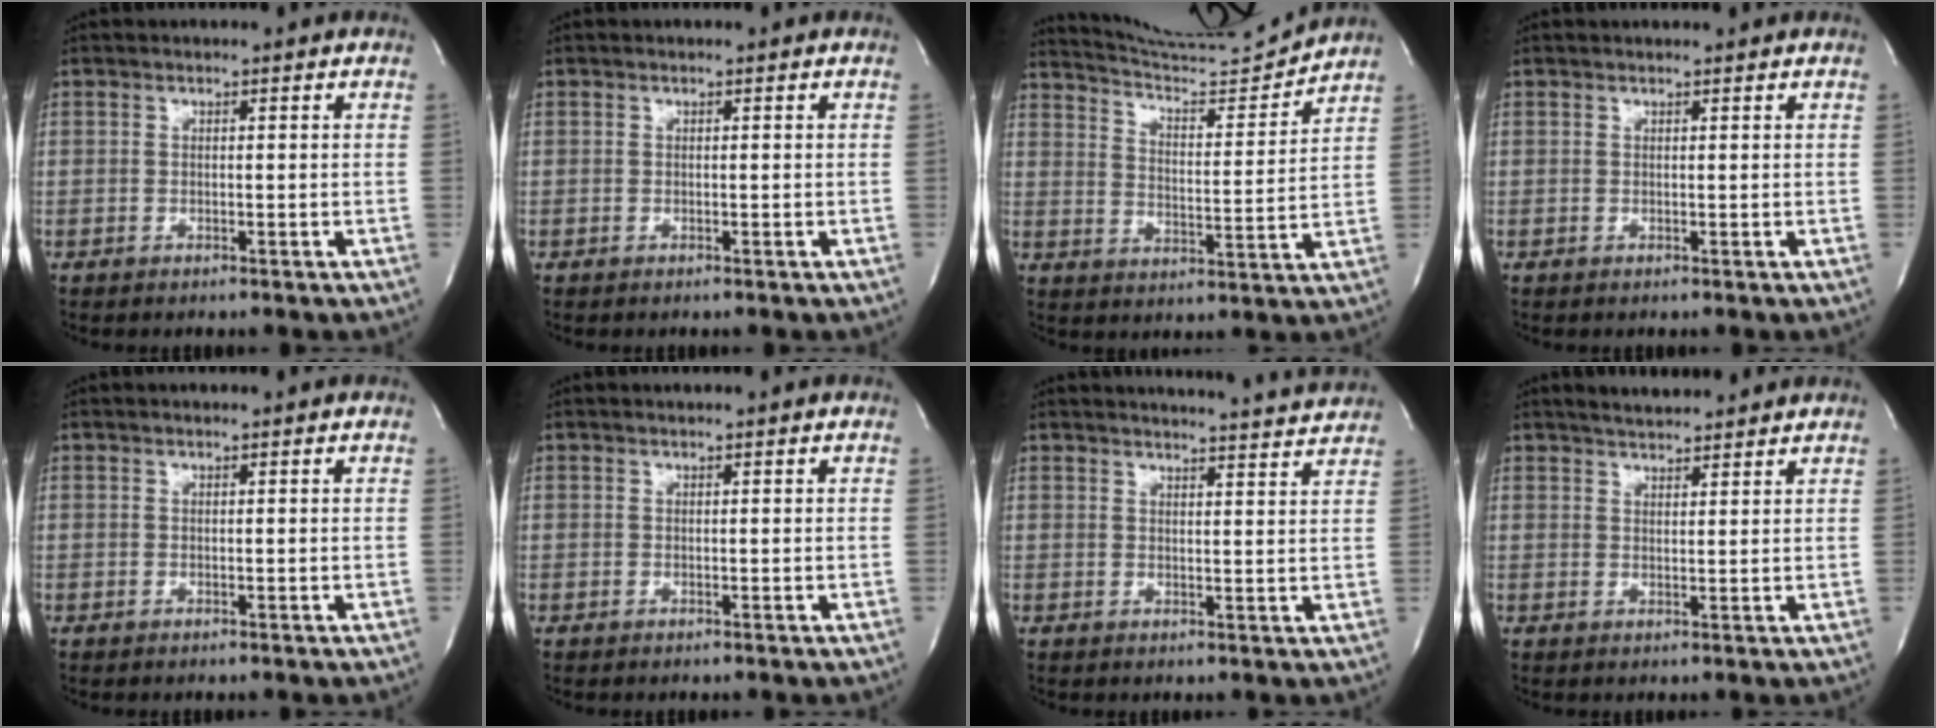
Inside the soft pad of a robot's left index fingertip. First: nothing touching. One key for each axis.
{"total": 0.0}
{"total": 12.4, "fx": 12.2, "fy": -1.6, "fz": 1.4, "tx": -0.034, "ty": -0.034, "tz": 0.195}
{"total": 1.8, "fx": 1.8, "fy": 0.1, "fz": 0.4, "tx": -0.008, "ty": 0.009, "tz": 0.023}
{"total": 0.8, "fx": 0.7, "fy": 0.0, "fz": 0.3, "tx": -0.008, "ty": 0.008, "tz": 0.014}
{"total": 0.9, "fx": 0.8, "fy": -0.1, "fz": 0.2, "tx": -0.006, "ty": 0.009, "tz": 0.017}
{"total": 11.6, "fx": 11.4, "fy": -0.3, "fz": 2.2, "tx": -0.032, "ty": -0.026, "tz": 0.127}
{"total": 8.9, "fx": 8.2, "fy": 1.2, "fz": 3.2, "tx": -0.056, "ty": 0.014, "tz": 0.122}